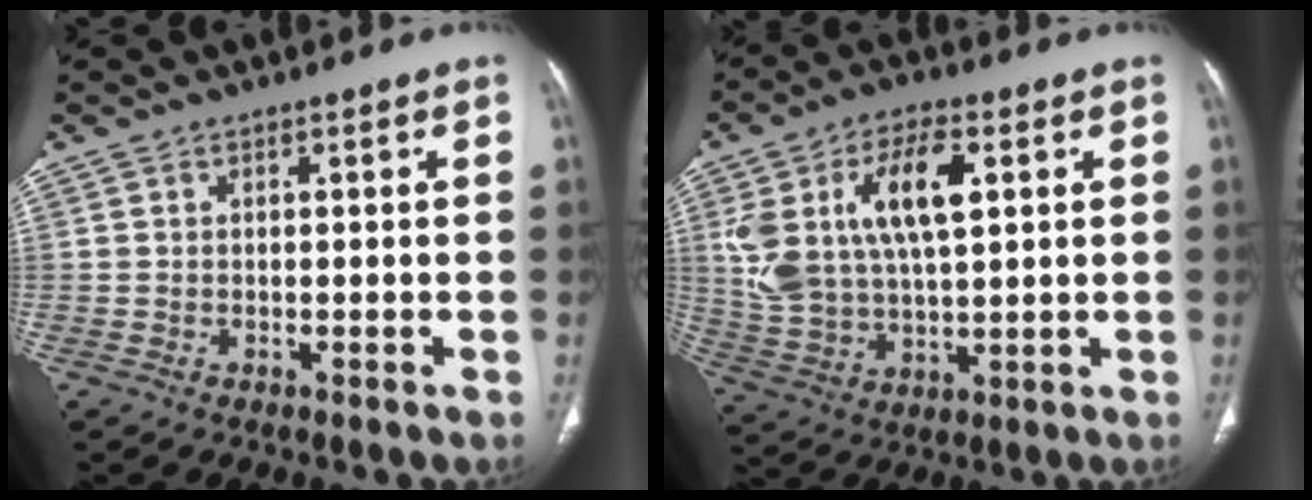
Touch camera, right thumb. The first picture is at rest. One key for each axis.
{"total": 16.6, "fx": 4.6, "fy": 8.3, "fz": 13.5, "tx": -0.256, "ty": 0.001, "tz": 0.093}